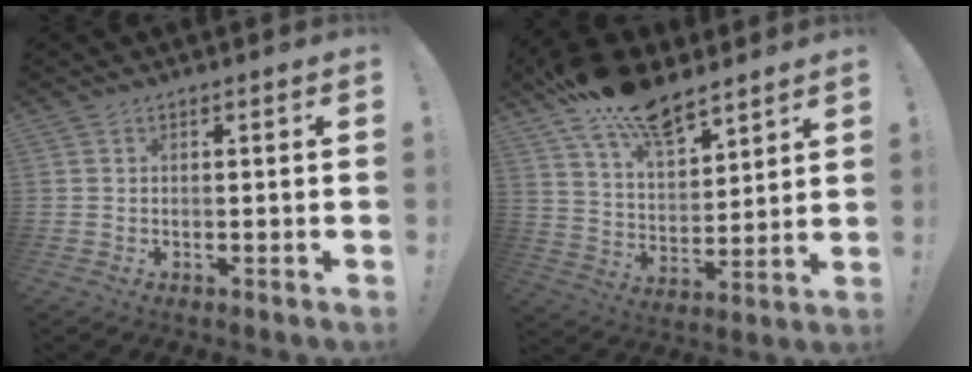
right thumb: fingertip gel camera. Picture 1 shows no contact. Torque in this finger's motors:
{"motor_torque": [0.85, 4.01, 1.76, 1.01, 0.14]}